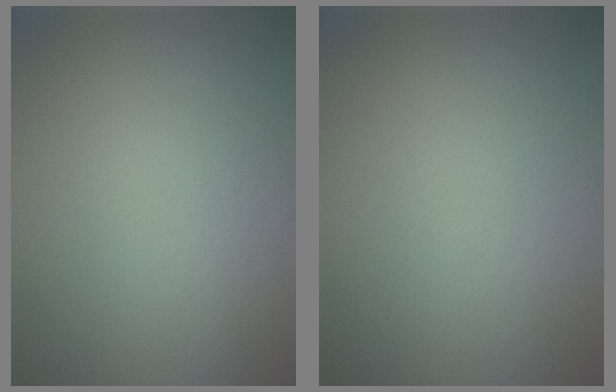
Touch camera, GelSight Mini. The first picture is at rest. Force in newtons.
{"total": 0.0}